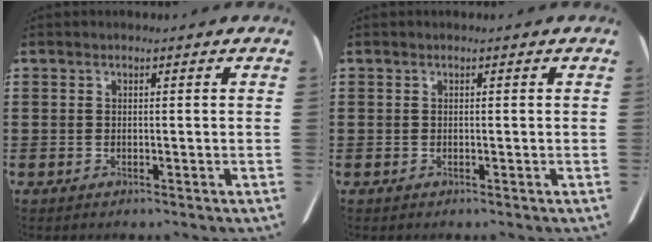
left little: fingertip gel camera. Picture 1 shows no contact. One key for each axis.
{"total": 0.0}